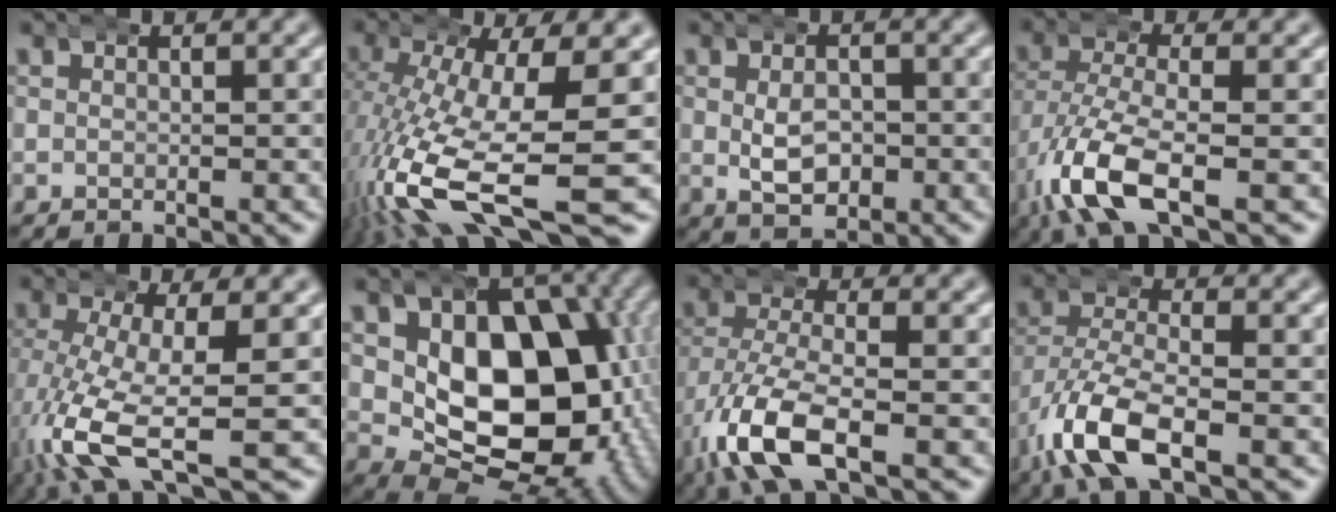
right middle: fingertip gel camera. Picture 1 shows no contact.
{"total": 10.5, "force": [-4.3, 3.5, 8.9], "torque": [-0.174, -0.044, -0.046]}
{"total": 3.7, "force": [-0.5, 2.4, 2.8], "torque": [-0.041, -0.015, -0.005]}
{"total": 6.5, "force": [-2.1, 2.9, 5.4], "torque": [-0.129, -0.026, -0.028]}
{"total": 6.7, "force": [-2.2, 2.0, 6.0], "torque": [-0.126, -0.032, -0.022]}
{"total": 18.1, "force": [0.4, 13.0, 12.5], "torque": [-0.202, -0.047, 0.014]}
{"total": 6.6, "force": [-2.2, 3.0, 5.4], "torque": [-0.130, -0.027, -0.029]}
{"total": 5.9, "force": [-2.2, 2.7, 4.7], "torque": [-0.117, -0.024, -0.032]}